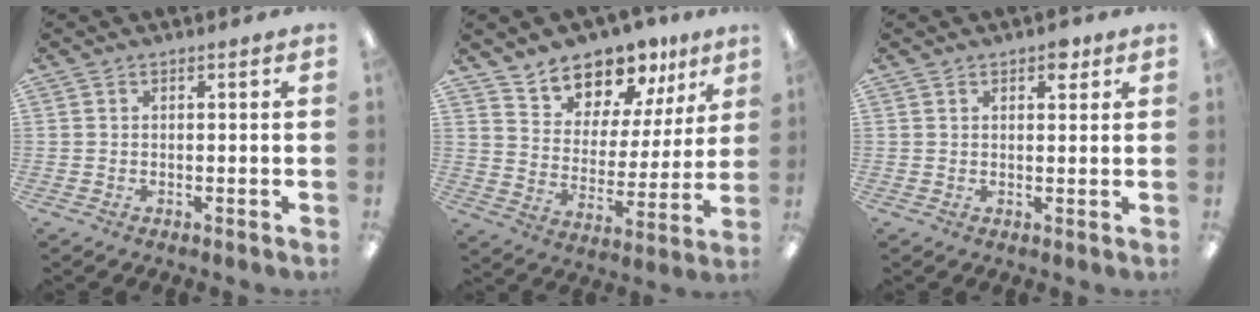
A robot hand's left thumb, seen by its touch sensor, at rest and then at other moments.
{"total": 13.0, "force": [11.4, 5.8, 1.8], "torque": [-0.039, -0.104, 0.215]}
{"total": 3.3, "force": [2.1, 1.8, 1.8], "torque": [-0.015, -0.004, 0.033]}